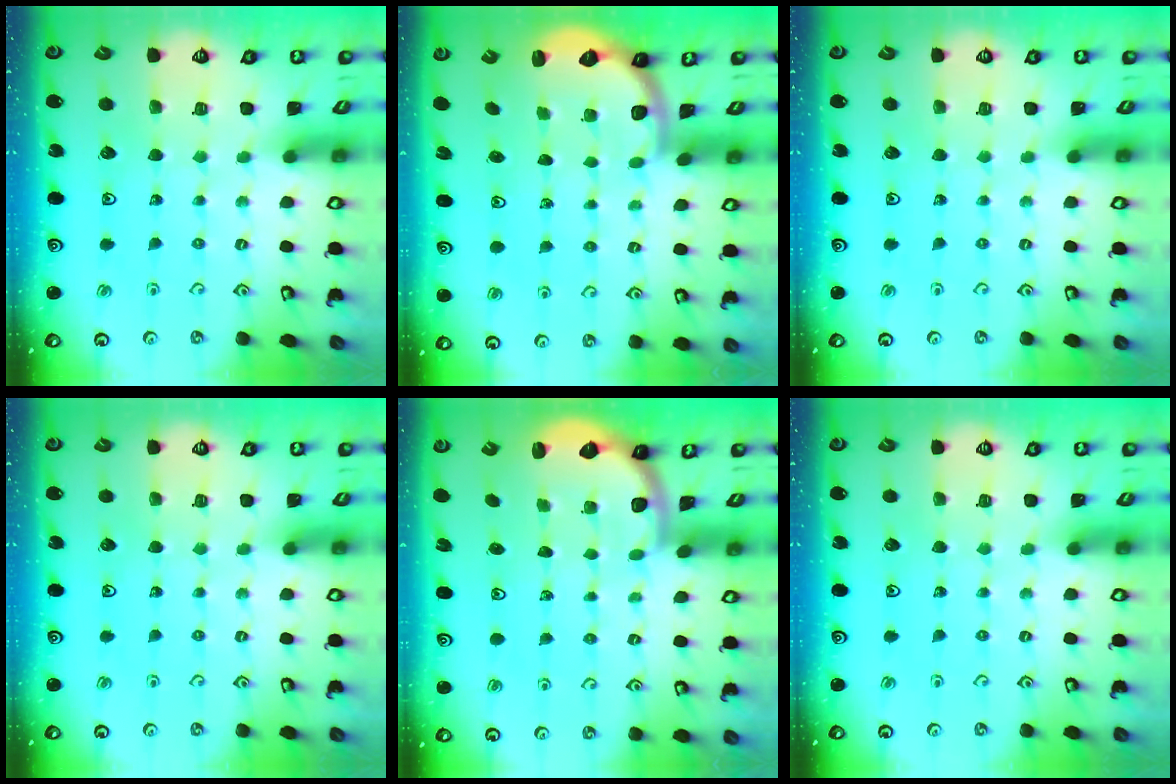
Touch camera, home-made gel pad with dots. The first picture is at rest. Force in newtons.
{"total": 2.5, "press": 2.1, "slide": 1.3}
{"total": 0.0}
{"total": 0.0}
{"total": 2.3, "press": 1.9, "slide": 1.3}
{"total": 0.0}